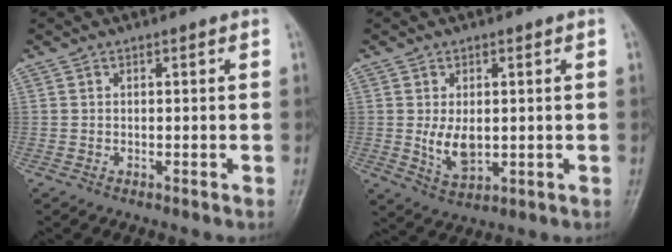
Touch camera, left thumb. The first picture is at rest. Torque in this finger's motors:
{"motor_torque": [0.93, 0.99, 0.70, -0.26, 0.06]}